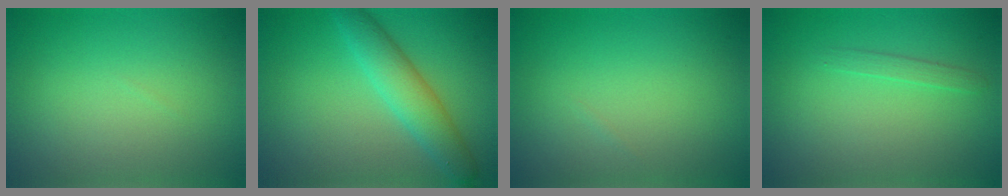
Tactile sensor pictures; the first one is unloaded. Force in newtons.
{"total": 4.2, "press": 4.2, "slide": 0.2}
{"total": 0.0}
{"total": 1.0, "press": 1.0, "slide": 0.0}